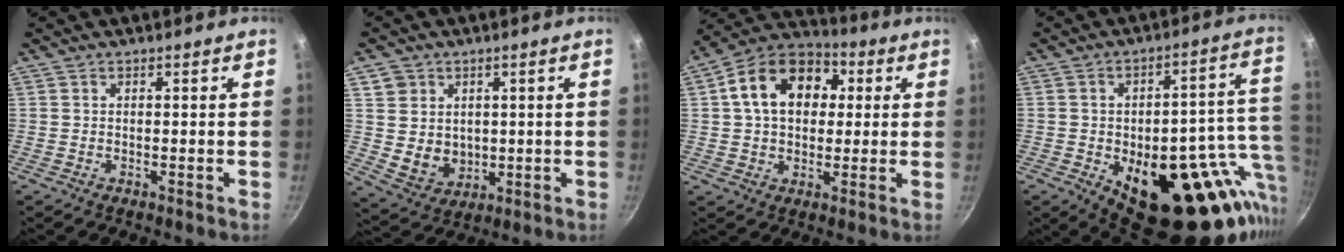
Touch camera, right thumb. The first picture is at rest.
{"total": 8.0, "force": [1.4, 7.2, 3.0], "torque": [-0.030, -0.009, 0.040]}
{"total": 16.4, "force": [3.4, 11.8, 10.8], "torque": [-0.152, 0.028, 0.039]}
{"total": 26.8, "force": [-5.9, 13.0, 22.8], "torque": [-0.252, -0.003, -0.063]}